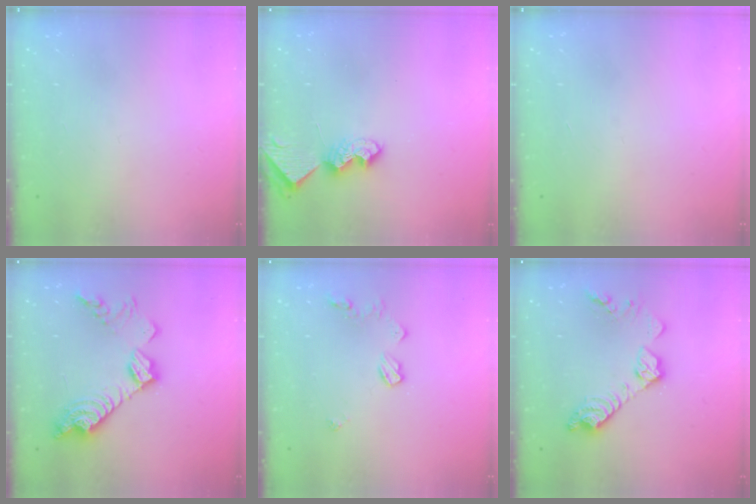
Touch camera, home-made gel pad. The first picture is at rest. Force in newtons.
{"total": 6.3, "press": 6.3, "slide": 0.5}
{"total": 0.0}
{"total": 17.2, "press": 17.1, "slide": 1.2}
{"total": 7.1, "press": 7.1, "slide": 0.4}
{"total": 12.8, "press": 12.8, "slide": 0.7}